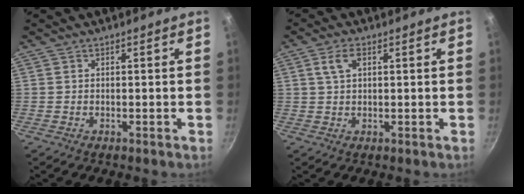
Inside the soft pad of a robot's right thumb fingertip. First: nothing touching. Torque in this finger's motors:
{"motor_torque": [-0.11, 0.87, 0.67, 0.21, 0.00]}